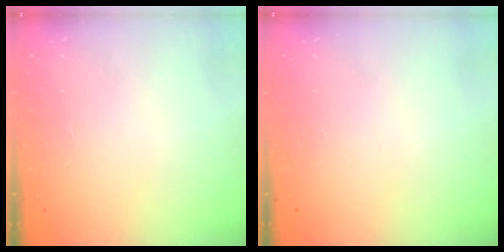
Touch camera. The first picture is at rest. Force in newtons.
{"total": 0.0}